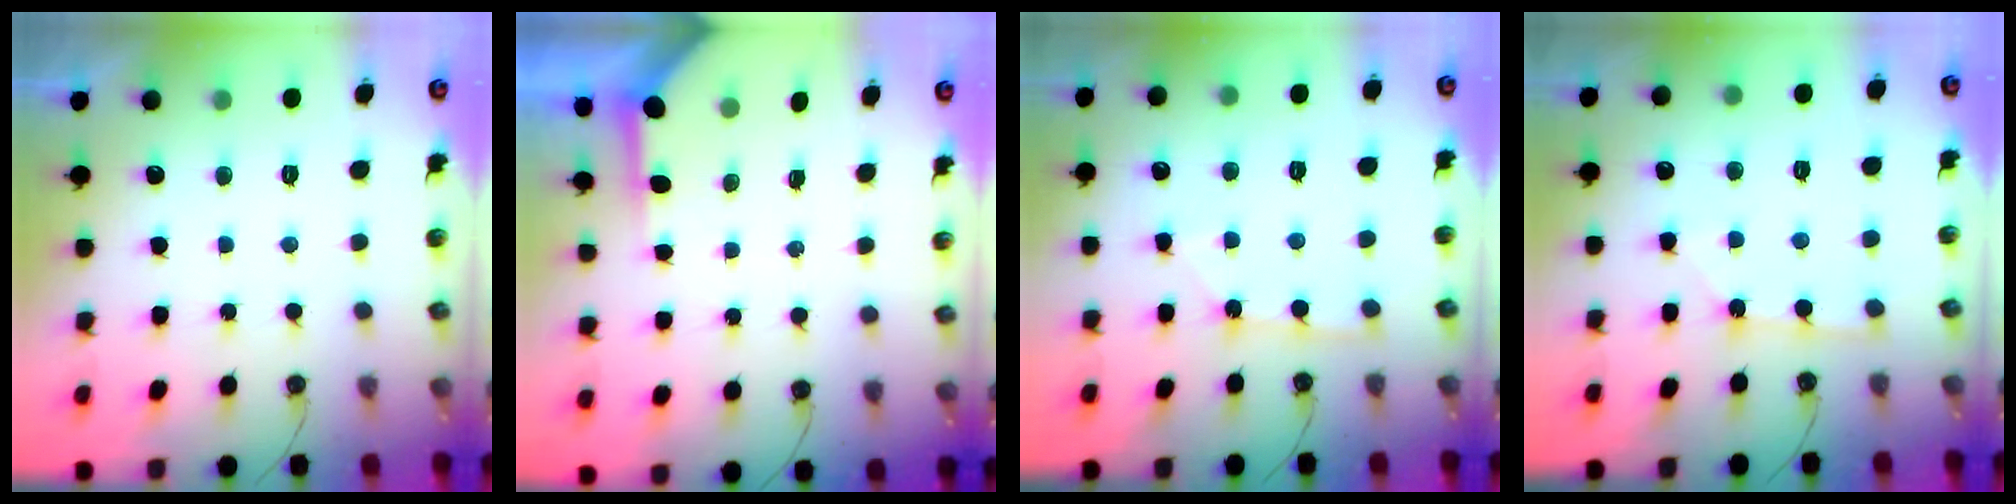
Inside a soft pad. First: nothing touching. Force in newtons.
{"total": 3.5, "press": 3.5, "slide": 0.3}
{"total": 2.6, "press": 2.6, "slide": 0.2}
{"total": 3.0, "press": 2.9, "slide": 0.3}